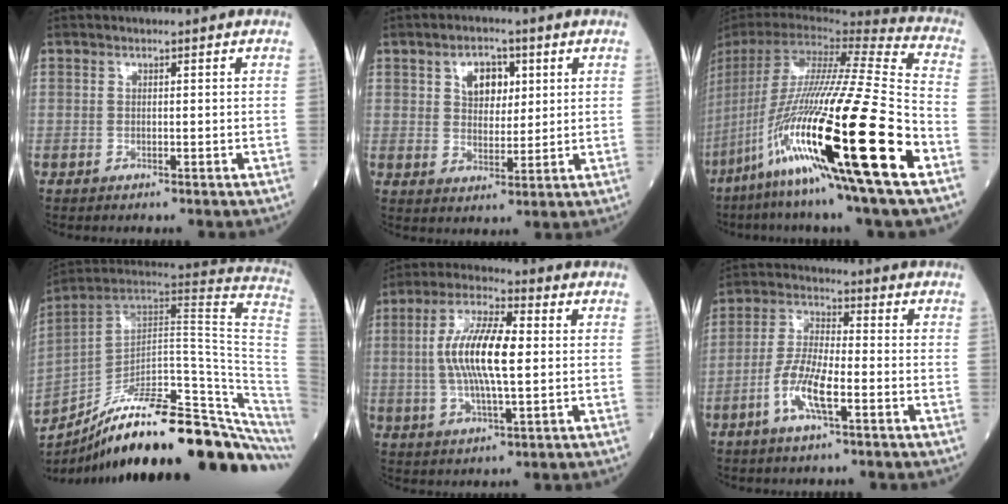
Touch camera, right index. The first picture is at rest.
{"total": 5.5, "force": [2.1, 3.4, 3.7], "torque": [-0.063, 0.009, 0.038]}
{"total": 34.8, "force": [-12.3, 2.3, 32.5], "torque": [-0.591, -0.067, -0.224]}
{"total": 28.8, "force": [-21.2, 3.3, 19.2], "torque": [-0.194, 0.008, -0.315]}
{"total": 11.8, "force": [0.6, 2.7, 11.5], "torque": [-0.231, 0.008, 0.010]}
{"total": 8.1, "force": [-3.4, 1.5, 7.2], "torque": [-0.154, -0.001, -0.068]}